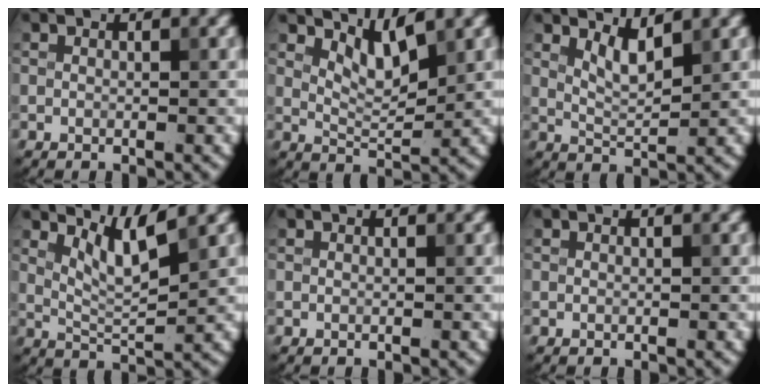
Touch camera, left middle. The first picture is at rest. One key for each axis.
{"total": 2.8, "fx": 2.0, "fy": 0.8, "fz": 1.8, "tx": -0.037, "ty": -0.013, "tz": 0.038}
{"total": 2.4, "fx": 1.7, "fy": 0.6, "fz": 1.6, "tx": -0.033, "ty": -0.010, "tz": 0.036}
{"total": 3.7, "fx": 2.3, "fy": 0.6, "fz": 2.8, "tx": -0.058, "ty": -0.006, "tz": 0.049}
{"total": 0.0}
{"total": 0.0}